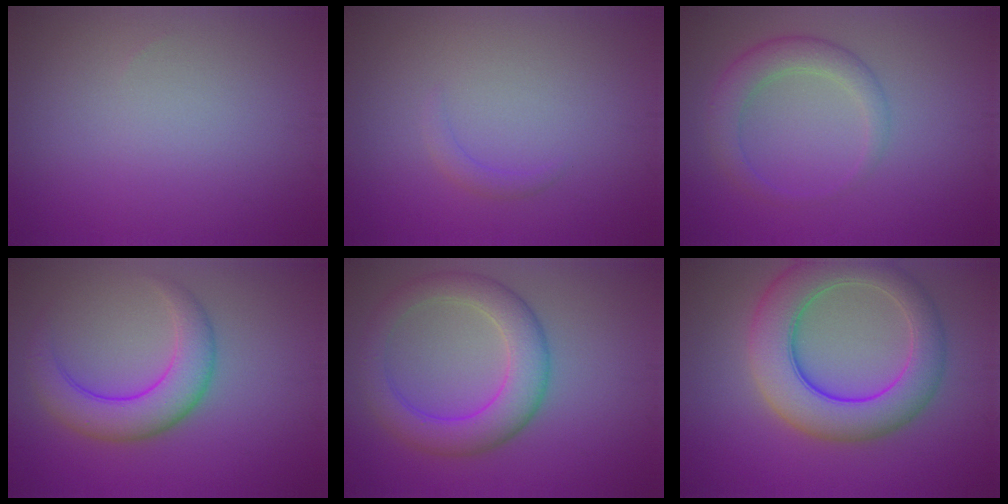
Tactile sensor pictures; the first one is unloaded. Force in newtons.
{"total": 0.9, "press": 0.9, "slide": 0.0}
{"total": 3.1, "press": 3.1, "slide": 0.2}
{"total": 5.2, "press": 5.2, "slide": 0.1}
{"total": 5.7, "press": 5.7, "slide": 0.1}
{"total": 8.2, "press": 8.2, "slide": 0.2}